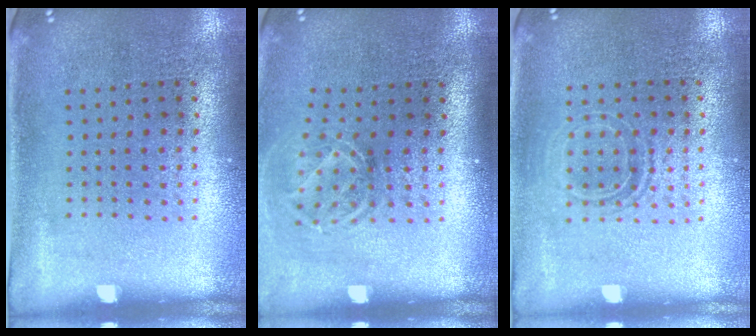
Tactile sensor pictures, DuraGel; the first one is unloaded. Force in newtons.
{"total": 1.8, "press": 1.3, "slide": 1.3}
{"total": 1.4, "press": 1.2, "slide": 0.8}